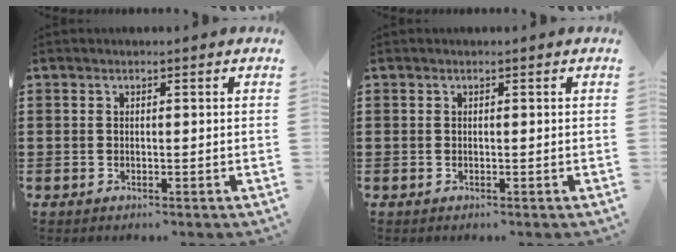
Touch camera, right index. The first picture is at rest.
{"total": 0.0}